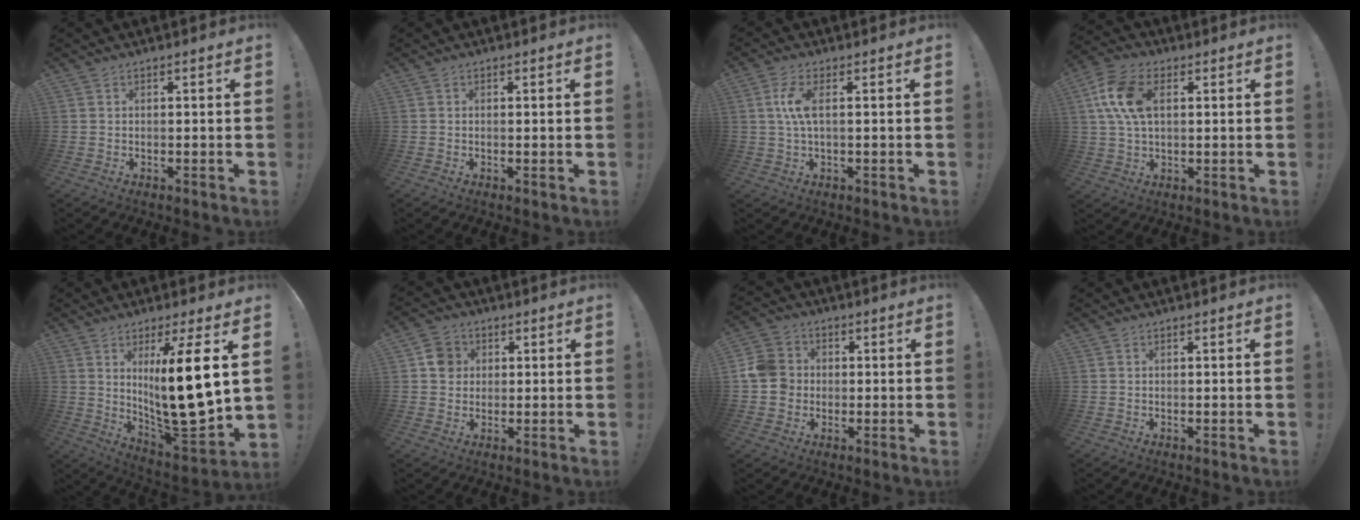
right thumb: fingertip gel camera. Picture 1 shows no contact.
{"total": 0.6, "force": [0.2, -0.1, 0.6], "torque": [0.001, -0.005, 0.001]}
{"total": 6.4, "force": [1.0, 1.8, 6.1], "torque": [-0.112, -0.007, 0.017]}
{"total": 12.8, "force": [3.3, 7.9, 9.6], "torque": [-0.189, 0.004, 0.061]}
{"total": 18.3, "force": [4.4, 3.3, 17.4], "torque": [-0.288, -0.046, 0.057]}
{"total": 6.1, "force": [1.1, 5.6, 2.1], "torque": [-0.018, 0.008, 0.022]}
{"total": 8.9, "force": [-0.6, 8.2, 3.5], "torque": [-0.071, 0.023, -0.008]}
{"total": 0.0}